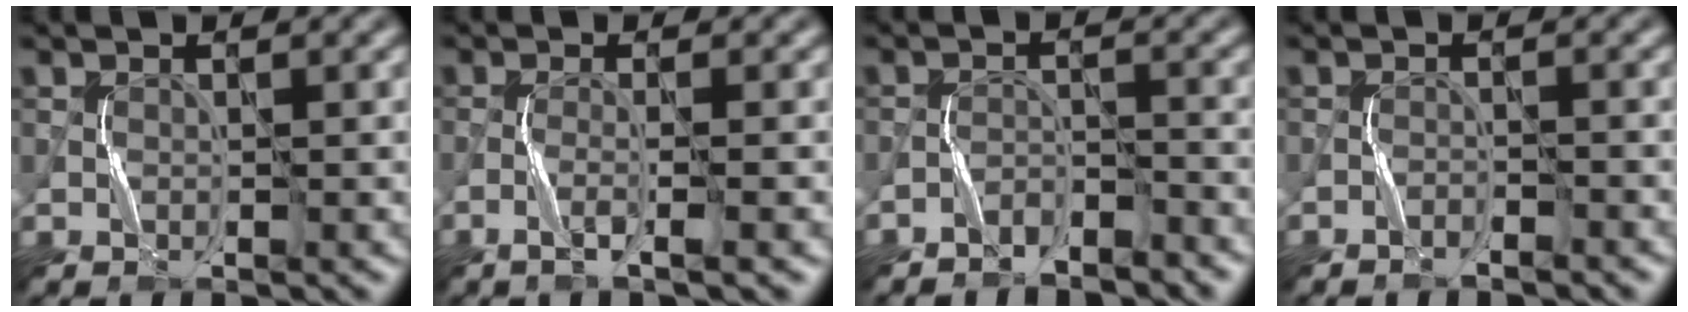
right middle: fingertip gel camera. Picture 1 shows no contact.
{"total": 2.2, "force": [-1.1, 0.0, 1.9], "torque": [-0.034, 0.003, -0.030]}
{"total": 2.6, "force": [-2.5, 0.6, 0.5], "torque": [-0.008, 0.004, -0.050]}
{"total": 1.1, "force": [-1.1, 0.1, 0.2], "torque": [-0.006, 0.005, -0.019]}